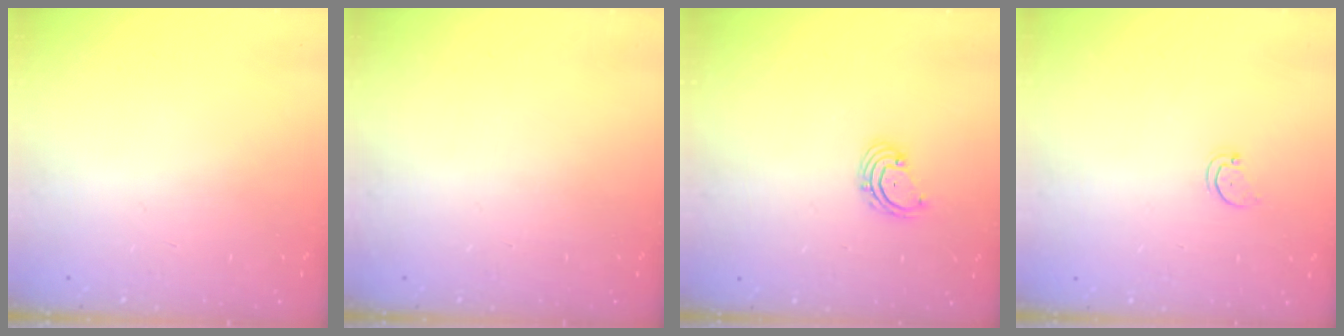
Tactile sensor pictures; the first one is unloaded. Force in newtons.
{"total": 0.0}
{"total": 2.6, "press": 2.5, "slide": 0.6}
{"total": 1.5, "press": 1.5, "slide": 0.3}